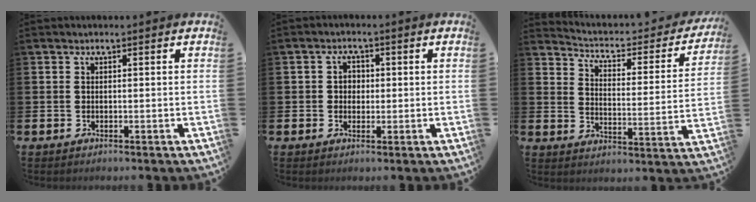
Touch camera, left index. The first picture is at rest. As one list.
[{"total": 2.3, "force": [0.3, 2.0, 1.0], "torque": [-0.008, 0.004, -0.002]}, {"total": 3.9, "force": [3.3, 1.7, 1.3], "torque": [-0.052, -0.027, 0.046]}]